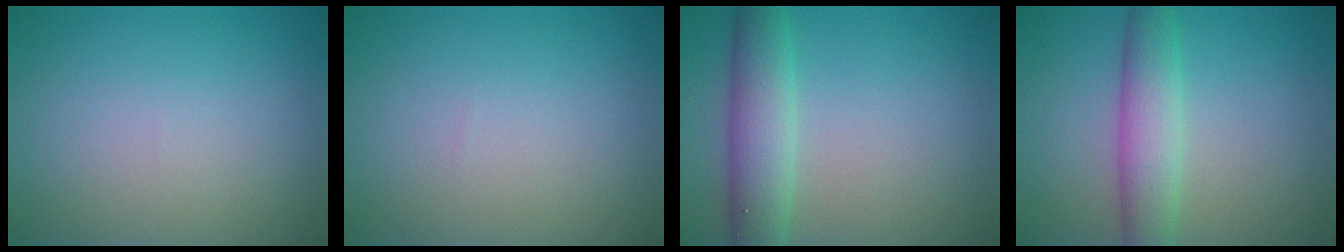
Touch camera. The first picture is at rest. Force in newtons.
{"total": 0.0}
{"total": 4.9, "press": 4.9, "slide": 0.1}
{"total": 4.5, "press": 4.5, "slide": 0.1}